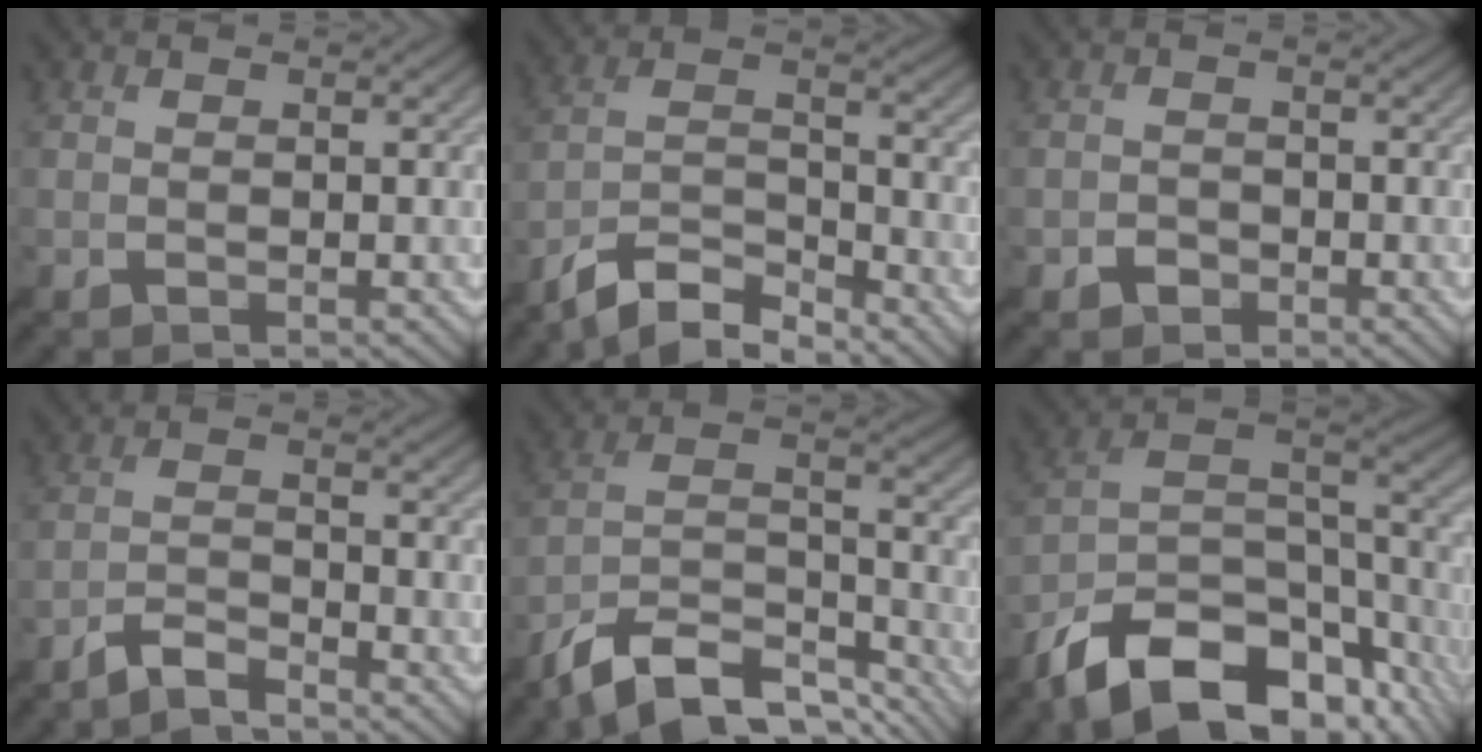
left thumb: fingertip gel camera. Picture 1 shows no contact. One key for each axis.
{"total": 8.4, "fx": -7.2, "fy": 2.0, "fz": 3.9, "tx": -0.075, "ty": 0.009, "tz": -0.144}
{"total": 1.4, "fx": -0.8, "fy": 1.1, "fz": 0.4, "tx": -0.001, "ty": 0.007, "tz": -0.018}
{"total": 3.7, "fx": -3.2, "fy": 0.5, "fz": 1.6, "tx": -0.033, "ty": 0.005, "tz": -0.072}
{"total": 12.7, "fx": -9.8, "fy": 4.1, "fz": 7.0, "tx": -0.136, "ty": 0.004, "tz": -0.184}
{"total": 17.3, "fx": -11.6, "fy": 7.7, "fz": 10.3, "tx": -0.225, "ty": -0.028, "tz": -0.179}